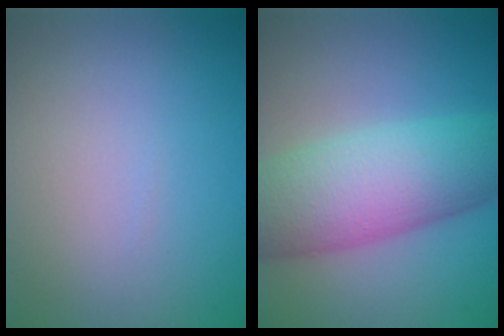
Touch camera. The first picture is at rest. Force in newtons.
{"total": 8.7, "press": 8.7, "slide": 0.1}